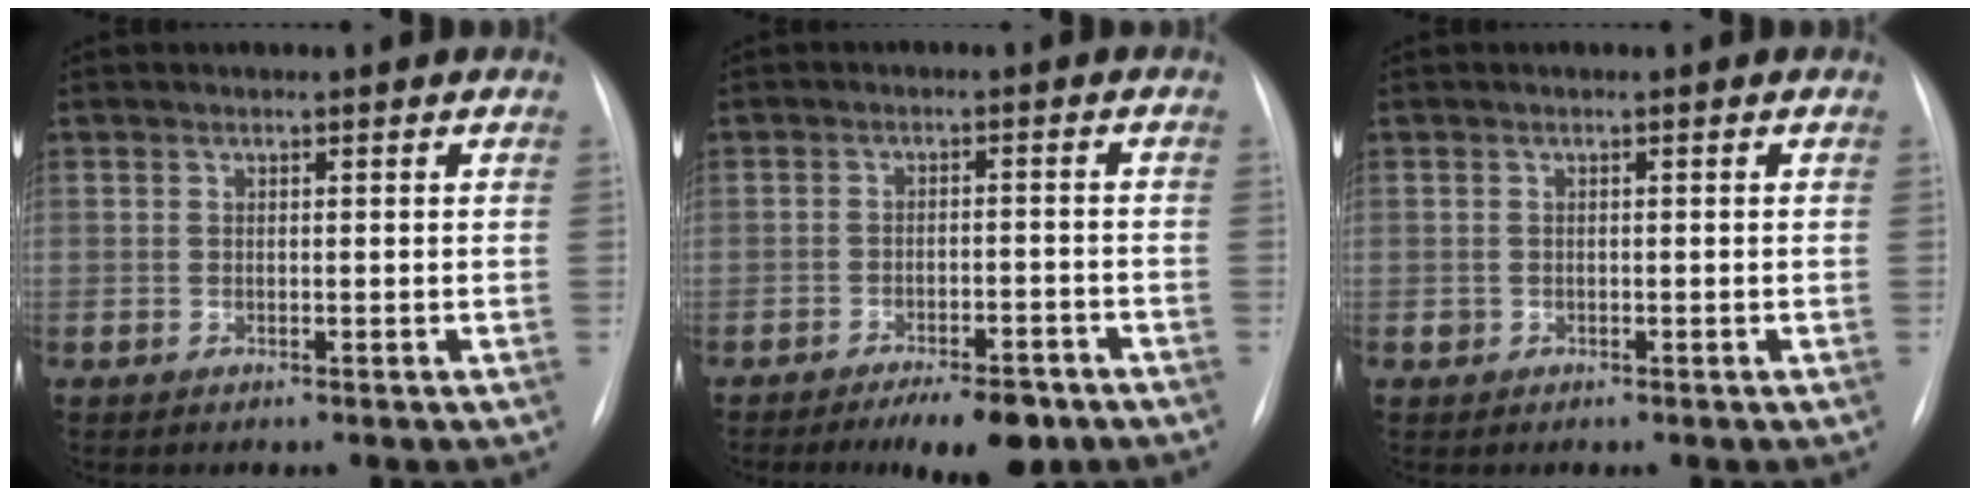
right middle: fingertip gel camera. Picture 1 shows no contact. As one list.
[{"total": 7.4, "force": [-5.5, 2.4, 4.4], "torque": [-0.058, -0.004, -0.080]}, {"total": 0.6, "force": [-0.2, 0.6, 0.1], "torque": [0.000, 0.003, -0.003]}]